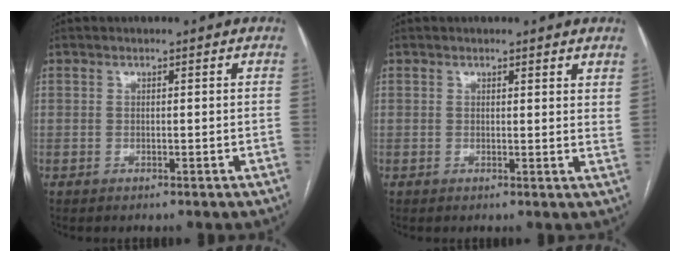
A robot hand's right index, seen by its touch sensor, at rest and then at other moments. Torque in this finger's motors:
{"motor_torque": [-0.01, 0.13, 0.03, 0.00]}